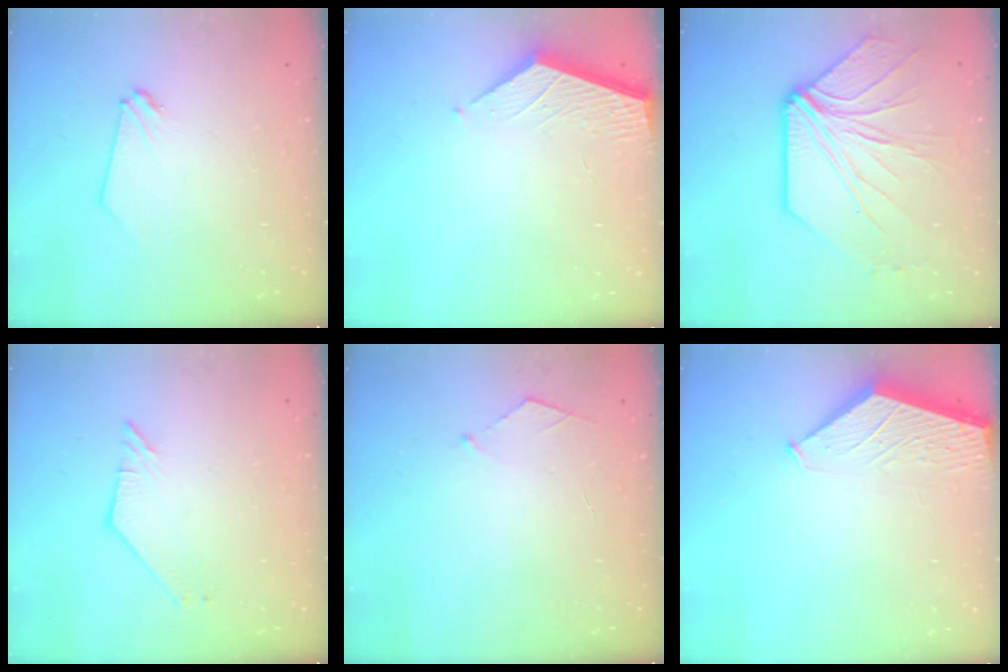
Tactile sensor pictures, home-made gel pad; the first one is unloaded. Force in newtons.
{"total": 1.9, "press": 1.9, "slide": 0.2}
{"total": 10.7, "press": 10.6, "slide": 1.5}
{"total": 2.4, "press": 2.4, "slide": 0.1}
{"total": 3.3, "press": 3.3, "slide": 0.4}
{"total": 1.6, "press": 1.6, "slide": 0.2}